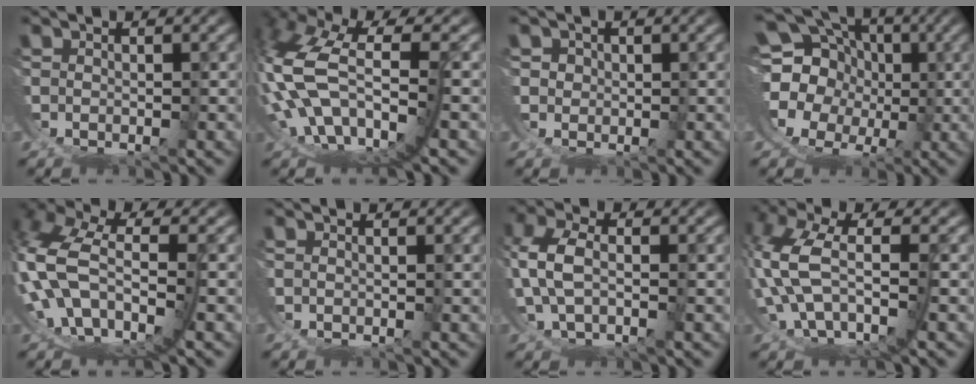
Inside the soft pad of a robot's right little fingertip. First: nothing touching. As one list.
[{"total": 11.3, "force": [-1.0, 7.6, 8.3], "torque": [-0.208, -0.043, 0.000]}, {"total": 1.3, "force": [0.6, 1.0, 0.5], "torque": [-0.018, -0.003, 0.014]}, {"total": 18.5, "force": [0.9, 16.4, 8.5], "torque": [-0.214, -0.048, 0.005]}, {"total": 10.0, "force": [-1.9, 7.4, 6.5], "torque": [-0.181, -0.050, -0.012]}, {"total": 0.0}, {"total": 3.5, "force": [0.5, 1.2, 3.2], "torque": [-0.078, -0.002, 0.017]}, {"total": 6.6, "force": [-0.3, 3.8, 5.4], "torque": [-0.135, -0.017, 0.002]}]